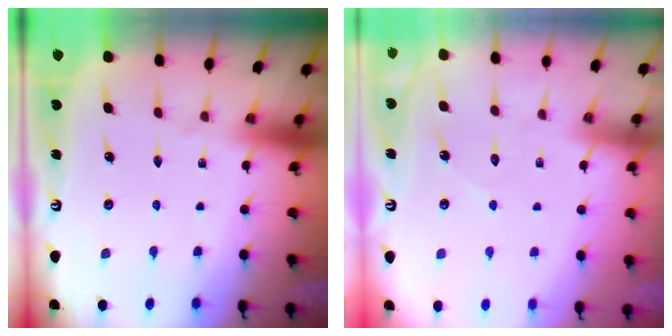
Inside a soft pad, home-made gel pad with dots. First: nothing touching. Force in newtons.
{"total": 5.5, "press": 5.4, "slide": 0.5}